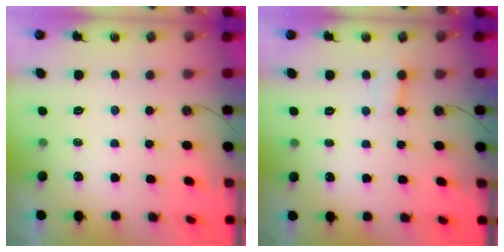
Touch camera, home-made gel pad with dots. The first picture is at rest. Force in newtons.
{"total": 2.8, "press": 2.8, "slide": 0.3}